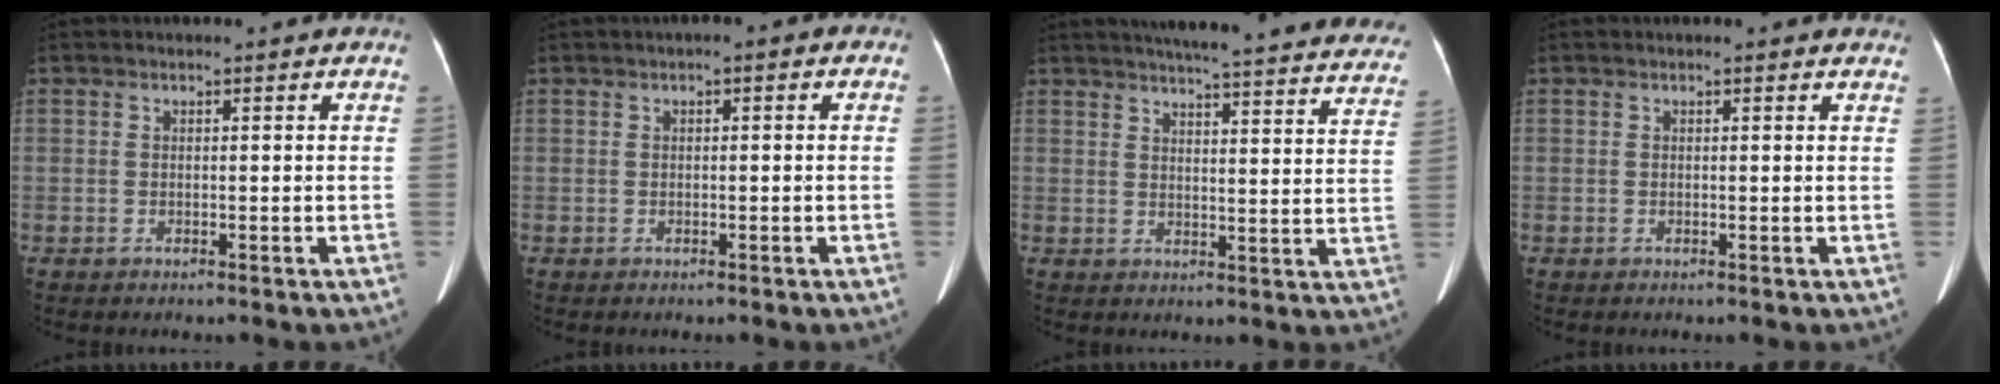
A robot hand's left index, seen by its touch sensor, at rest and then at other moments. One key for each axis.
{"total": 1.2, "fx": 0.2, "fy": 0.5, "fz": 1.1, "tx": -0.010, "ty": 0.010, "tz": -0.004}
{"total": 30.5, "fx": 27.9, "fy": 3.3, "fz": 11.9, "tx": -0.171, "ty": -0.067, "tz": 0.319}
{"total": 3.2, "fx": 2.8, "fy": 0.9, "fz": 1.1, "tx": -0.010, "ty": 0.008, "tz": 0.016}